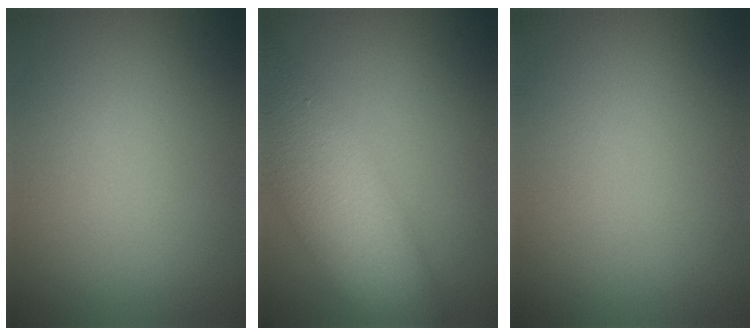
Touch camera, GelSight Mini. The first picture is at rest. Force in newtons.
{"total": 11.5, "press": 11.5, "slide": 0.8}
{"total": 0.0}